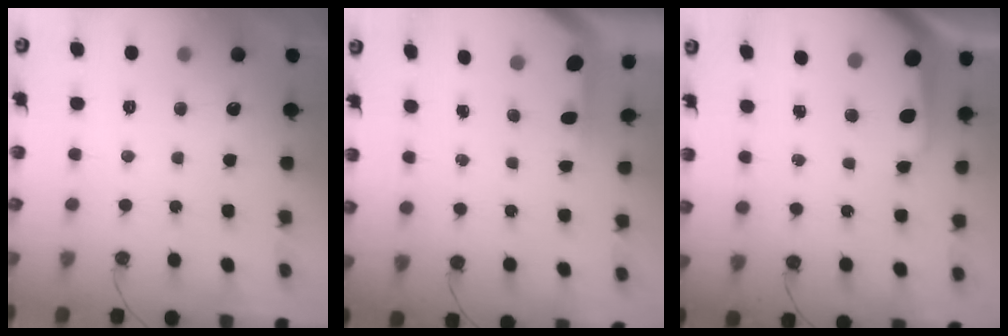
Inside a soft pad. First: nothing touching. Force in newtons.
{"total": 2.8, "press": 2.8, "slide": 0.2}
{"total": 9.5, "press": 9.4, "slide": 1.0}